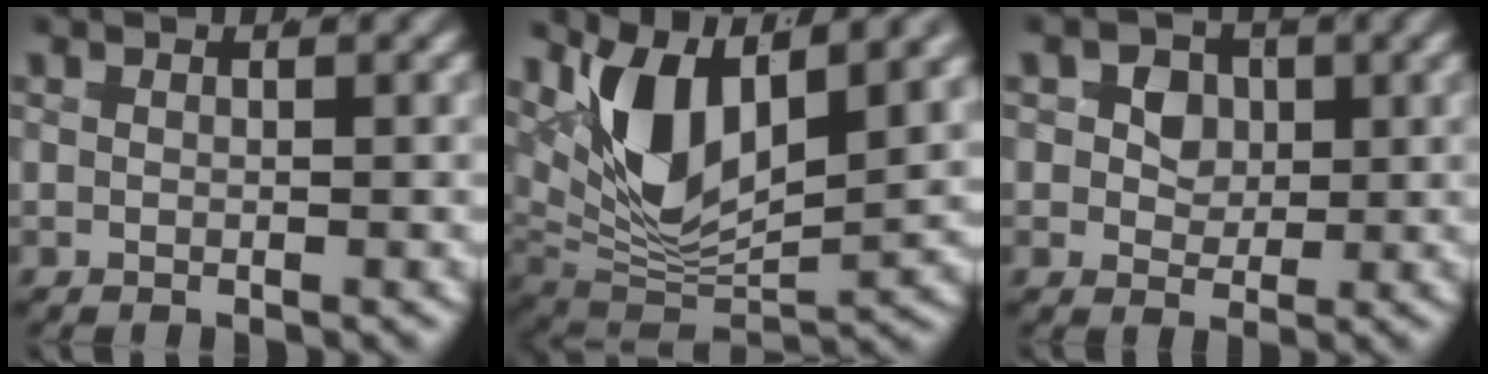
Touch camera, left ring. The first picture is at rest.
{"total": 9.3, "force": [1.8, 5.4, 7.4], "torque": [-0.152, -0.011, 0.025]}
{"total": 5.0, "force": [0.3, 4.5, 2.2], "torque": [-0.063, -0.028, 0.008]}